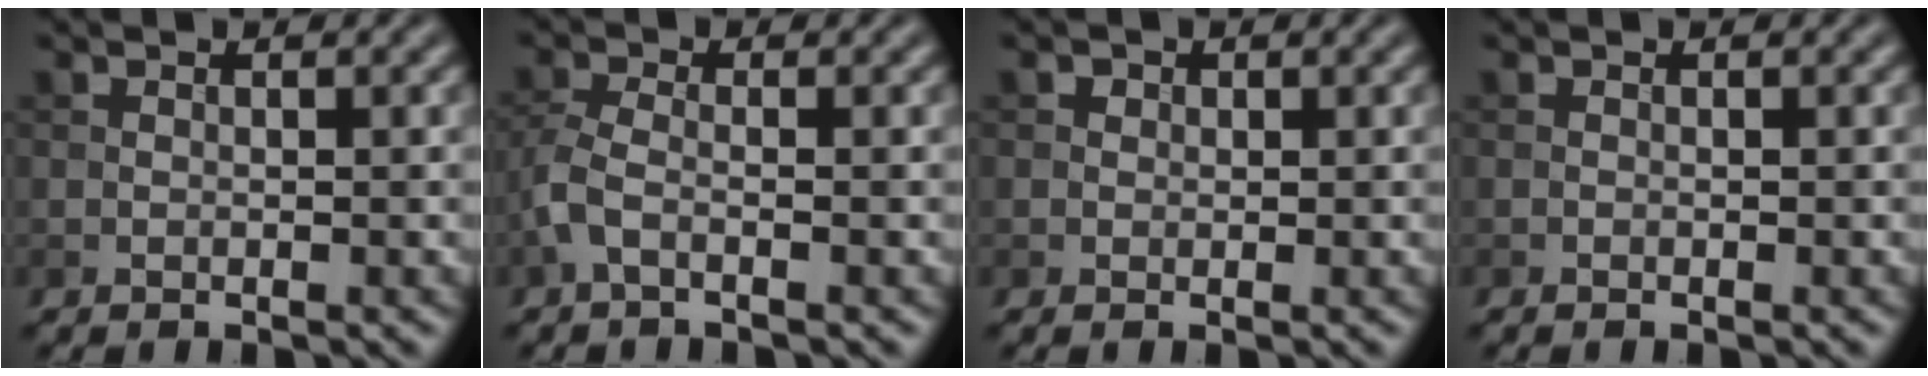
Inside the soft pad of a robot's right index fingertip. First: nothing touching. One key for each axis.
{"total": 2.4, "fx": -1.1, "fy": 0.9, "fz": 1.9, "tx": -0.054, "ty": 0.001, "tz": -0.034}
{"total": 0.8, "fx": 0.3, "fy": 0.7, "fz": 0.2, "tx": -0.004, "ty": -0.002, "tz": -0.001}
{"total": 0.0}